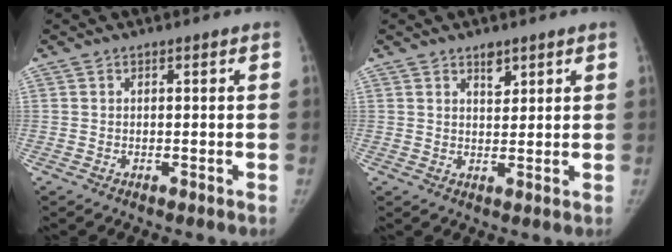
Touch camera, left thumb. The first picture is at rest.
{"total": 2.9, "force": [1.9, 1.6, 1.5], "torque": [-0.009, -0.013, 0.033]}